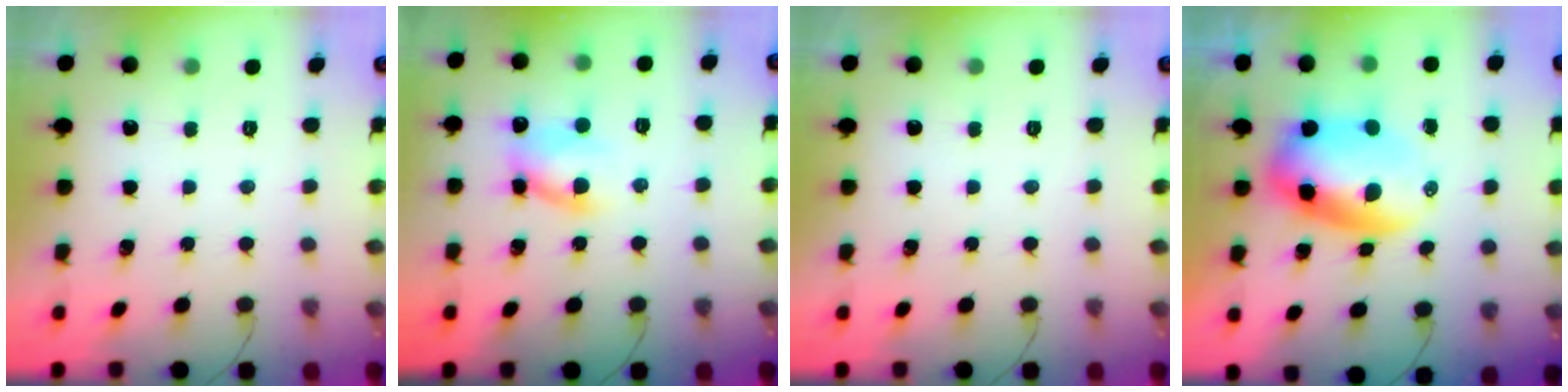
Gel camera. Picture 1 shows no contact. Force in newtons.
{"total": 7.9, "press": 7.9, "slide": 0.7}
{"total": 0.0}
{"total": 8.9, "press": 8.6, "slide": 2.4}